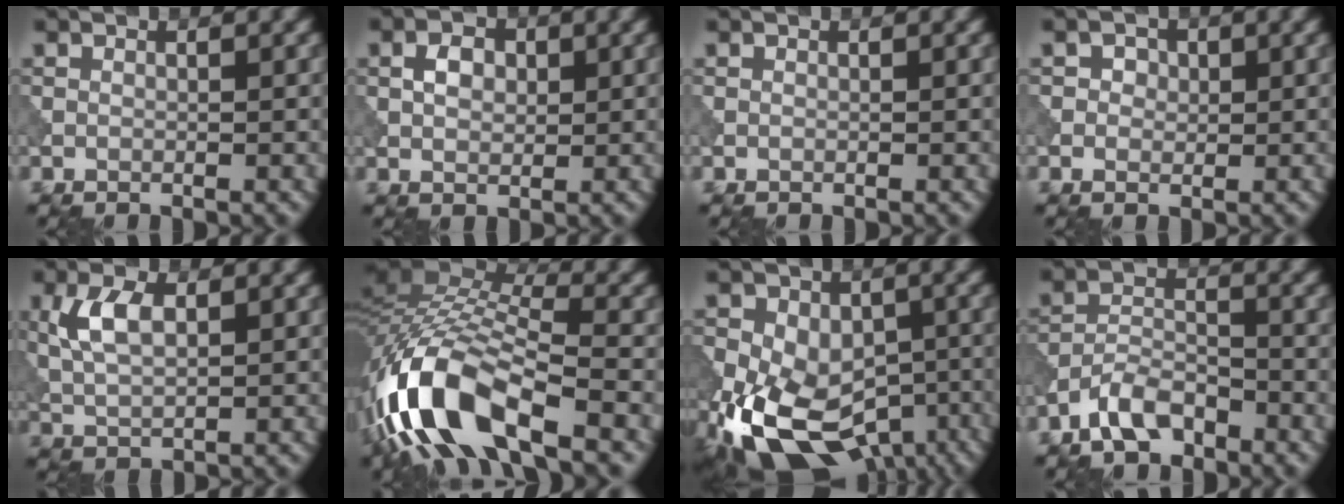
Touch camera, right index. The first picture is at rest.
{"total": 2.4, "force": [0.3, 1.7, 1.6], "torque": [-0.033, 0.004, 0.004]}
{"total": 0.0}
{"total": 1.8, "force": [0.4, 1.5, 0.9], "torque": [-0.008, 0.003, -0.003]}
{"total": 4.1, "force": [1.0, 2.1, 3.4], "torque": [-0.079, 0.006, 0.022]}
{"total": 13.1, "force": [-5.9, 5.2, 10.5], "torque": [-0.207, 0.009, -0.115]}
{"total": 17.6, "force": [-8.0, 11.7, 10.5], "torque": [-0.188, -0.032, -0.093]}
{"total": 4.1, "force": [-3.1, 1.7, 2.0], "torque": [-0.034, 0.008, -0.068]}